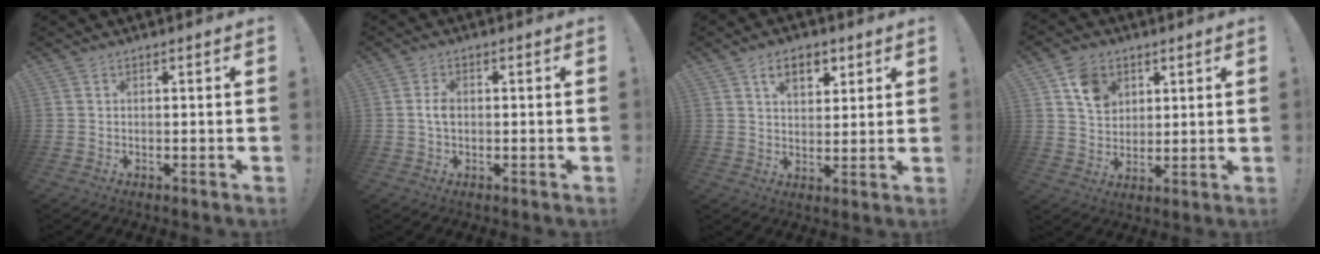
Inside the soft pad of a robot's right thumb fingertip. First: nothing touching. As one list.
[{"total": 2.9, "force": [-0.2, 1.7, 2.4], "torque": [-0.045, 0.002, -0.008]}, {"total": 8.1, "force": [4.2, 5.0, 4.8], "torque": [-0.066, -0.009, 0.075]}, {"total": 9.3, "force": [4.5, 7.4, 3.4], "torque": [-0.043, -0.018, 0.087]}]